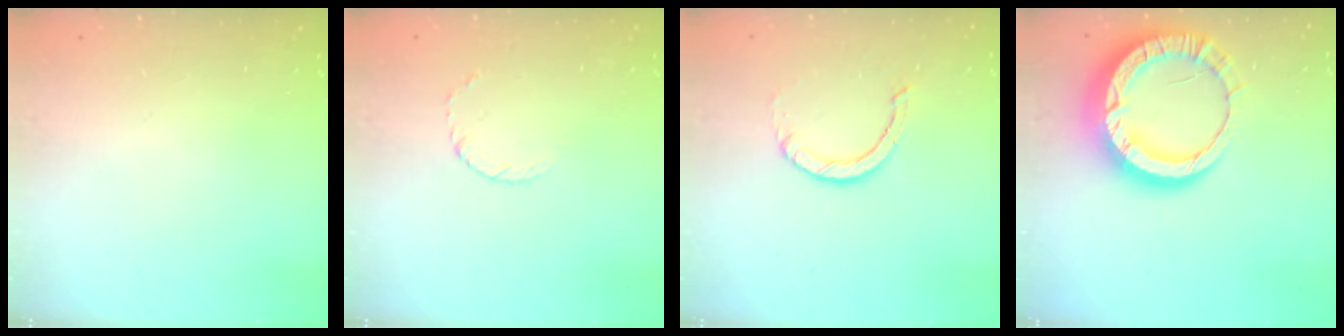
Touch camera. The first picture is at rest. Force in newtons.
{"total": 3.1, "press": 3.1, "slide": 0.3}
{"total": 3.6, "press": 3.5, "slide": 0.3}
{"total": 15.5, "press": 15.5, "slide": 1.3}